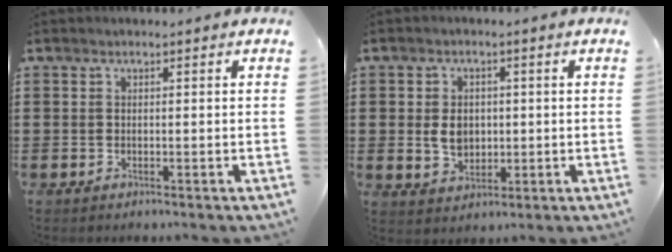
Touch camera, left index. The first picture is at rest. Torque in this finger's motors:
{"motor_torque": [0.89, 0.04, 0.50, 0.11]}